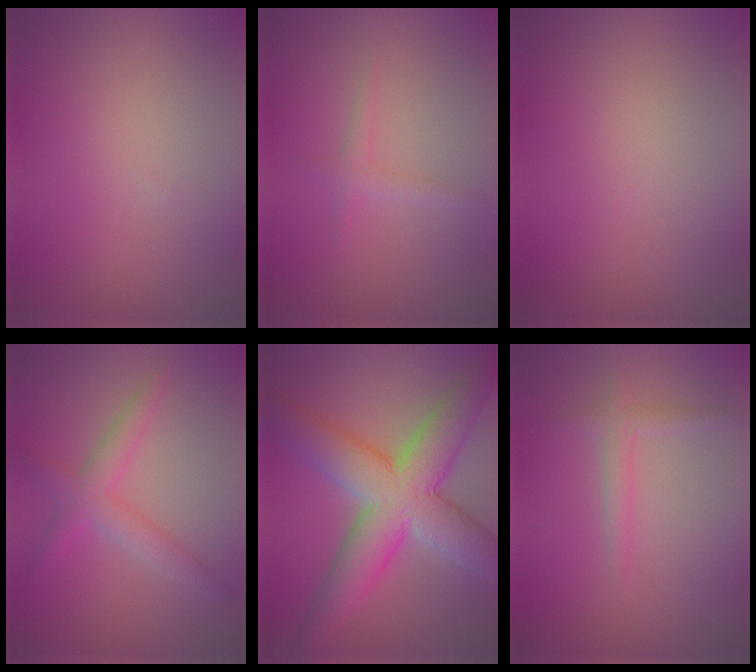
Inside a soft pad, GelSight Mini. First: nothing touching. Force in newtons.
{"total": 1.1, "press": 1.1, "slide": 0.1}
{"total": 0.0}
{"total": 3.0, "press": 3.0, "slide": 0.1}
{"total": 10.0, "press": 10.0, "slide": 0.5}
{"total": 1.5, "press": 1.4, "slide": 0.1}